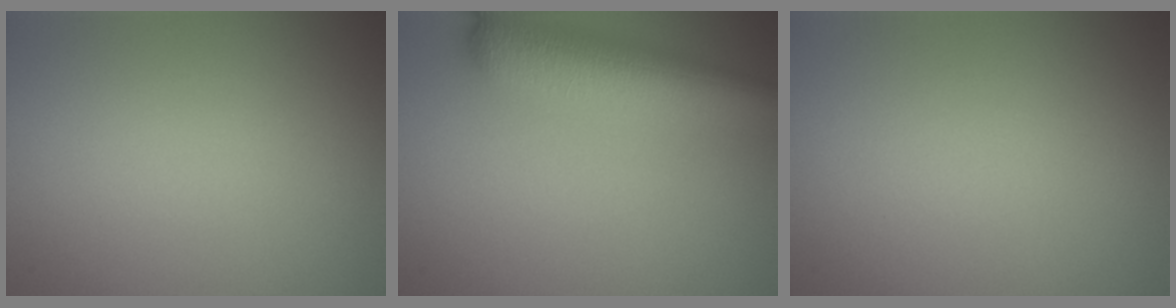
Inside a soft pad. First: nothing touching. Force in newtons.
{"total": 7.0, "press": 7.0, "slide": 0.4}
{"total": 0.0}